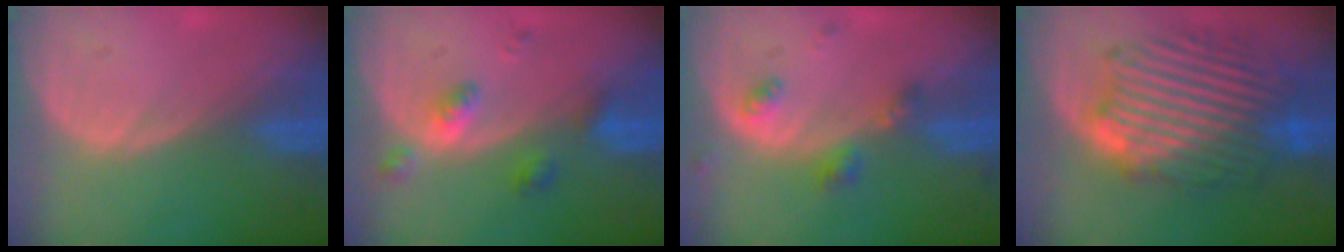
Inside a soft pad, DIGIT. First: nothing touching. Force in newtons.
{"total": 4.2, "press": 4.0, "slide": 1.3}
{"total": 3.8, "press": 3.7, "slide": 0.5}
{"total": 12.7, "press": 12.6, "slide": 1.1}